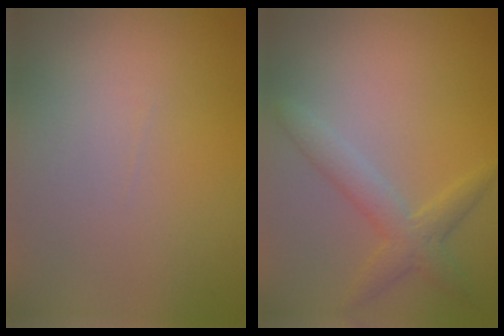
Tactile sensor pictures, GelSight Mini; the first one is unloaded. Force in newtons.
{"total": 2.8, "press": 2.8, "slide": 0.0}